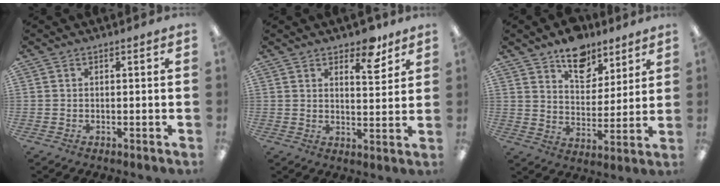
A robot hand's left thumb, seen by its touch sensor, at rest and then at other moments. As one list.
[{"total": 7.5, "force": [5.8, 3.1, 3.7], "torque": [-0.030, -0.037, 0.095]}, {"total": 11.4, "force": [8.6, 6.4, 3.9], "torque": [-0.048, -0.053, 0.156]}]